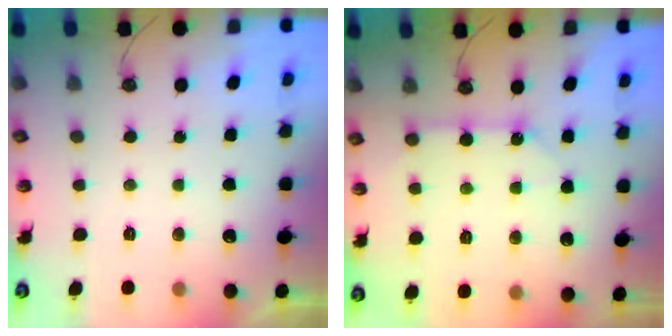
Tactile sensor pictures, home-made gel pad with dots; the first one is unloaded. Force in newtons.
{"total": 8.5, "press": 8.5, "slide": 0.7}